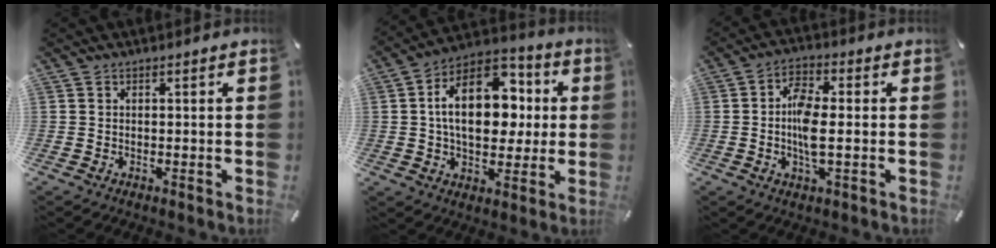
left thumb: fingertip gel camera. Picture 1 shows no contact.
{"total": 18.8, "force": [3.1, 12.5, 13.7], "torque": [-0.224, -0.006, 0.054]}
{"total": 7.7, "force": [-0.6, 3.0, 7.1], "torque": [-0.153, -0.002, -0.015]}